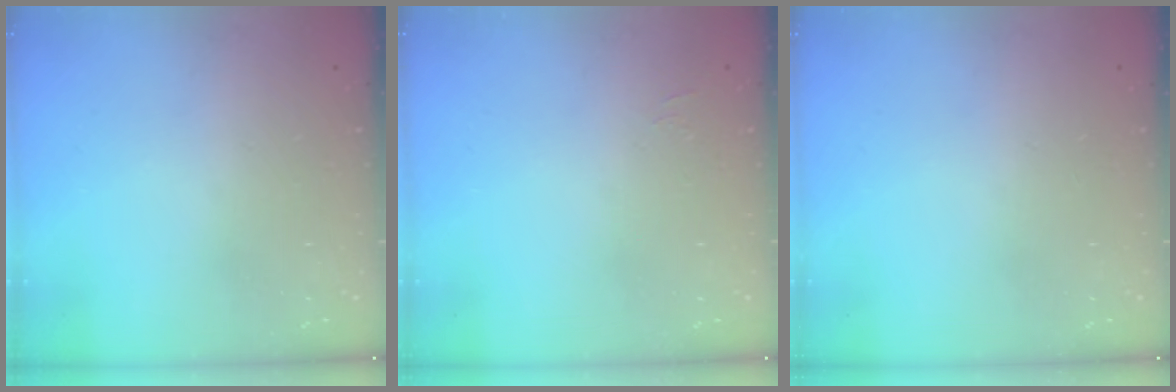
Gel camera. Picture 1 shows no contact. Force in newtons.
{"total": 4.5, "press": 4.4, "slide": 0.9}
{"total": 0.0}